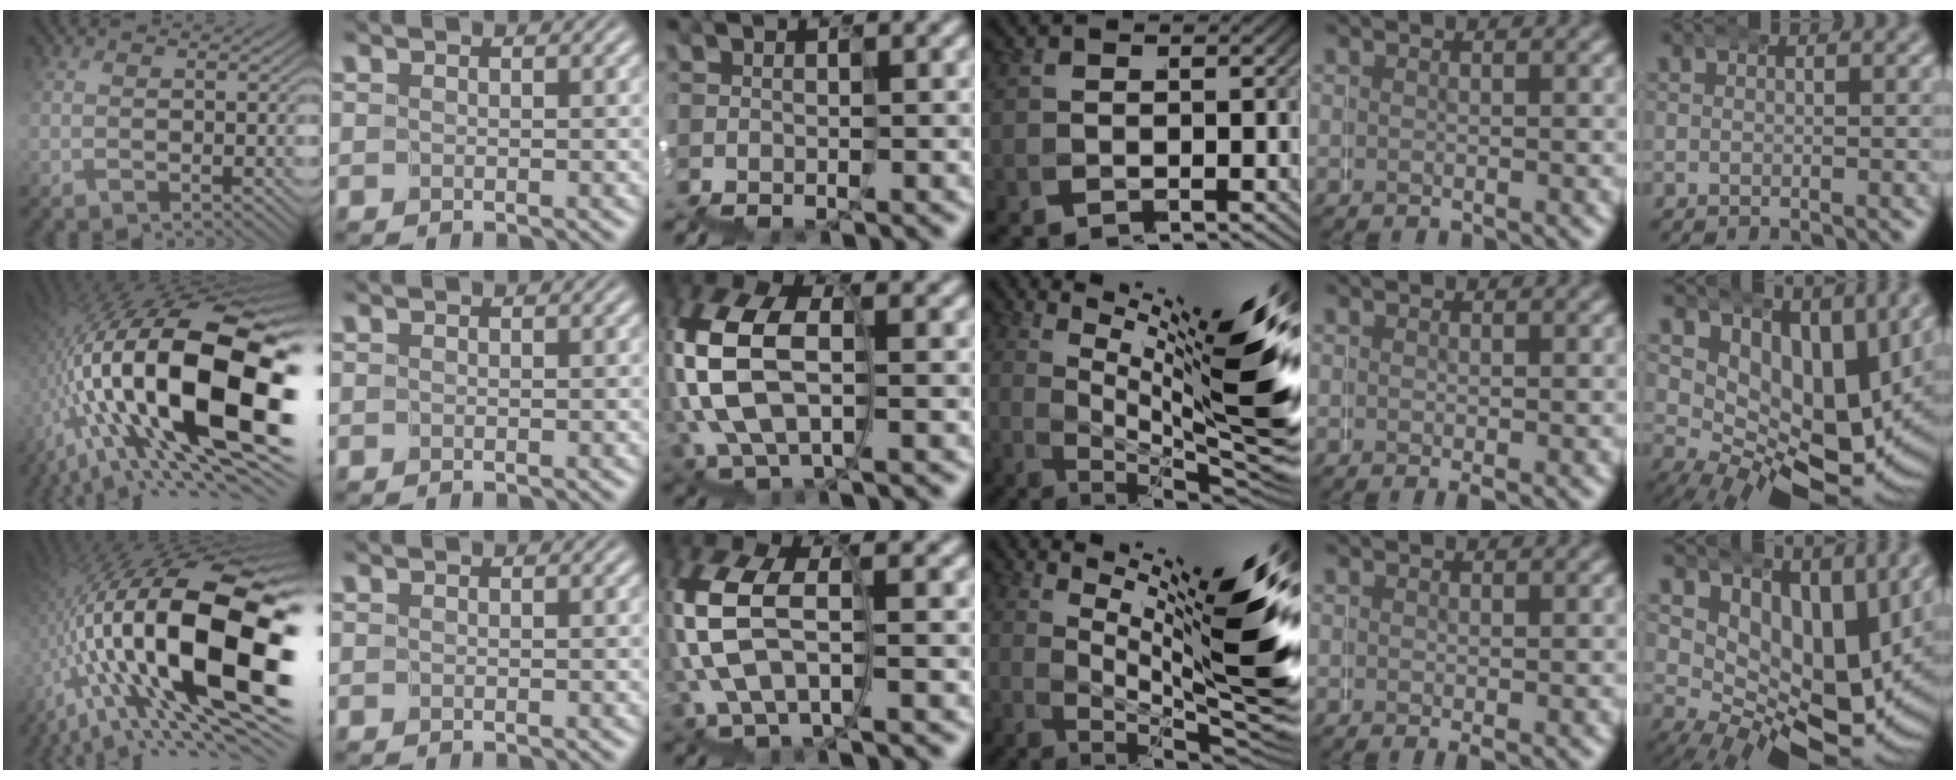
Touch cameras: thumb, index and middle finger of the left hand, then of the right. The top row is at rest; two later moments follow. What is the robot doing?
{"motion": "wrap", "object": "duck tape"}